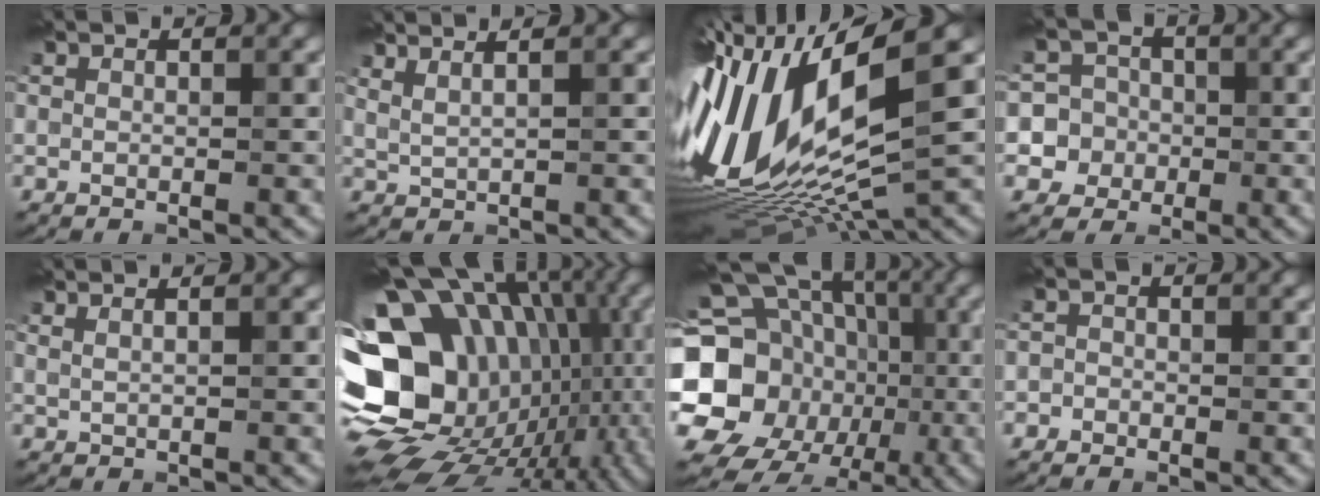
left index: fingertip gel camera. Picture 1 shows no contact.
{"total": 3.1, "force": [2.4, 0.8, 1.8], "torque": [-0.020, 0.018, 0.025]}
{"total": 16.1, "force": [0.4, 4.8, 15.4], "torque": [-0.318, -0.020, 0.022]}
{"total": 7.6, "force": [-0.1, 7.4, 1.8], "torque": [-0.035, 0.029, -0.018]}
{"total": 1.8, "force": [1.3, 0.5, 1.0], "torque": [-0.007, 0.005, 0.009]}
{"total": 19.5, "force": [-4.0, 15.1, 11.6], "torque": [-0.197, 0.013, -0.051]}
{"total": 19.9, "force": [-4.1, 17.4, 8.7], "torque": [-0.182, -0.006, -0.103]}
{"total": 1.1, "force": [-0.5, 1.0, 0.0], "torque": [0.019, 0.002, -0.021]}